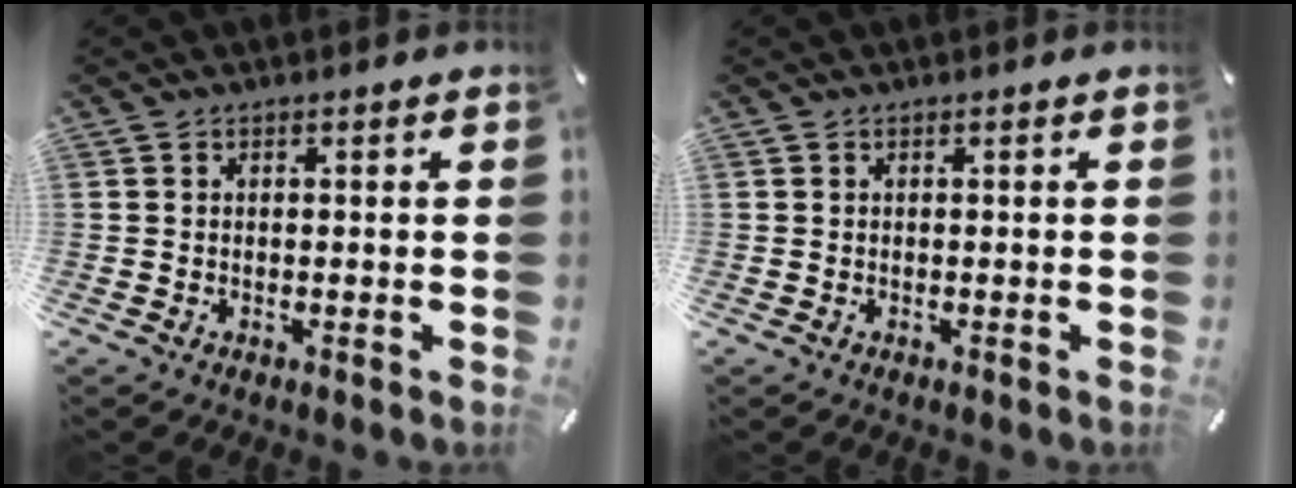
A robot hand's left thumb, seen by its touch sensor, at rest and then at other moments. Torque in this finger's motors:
{"motor_torque": [0.00, 0.00, -0.02, -0.01, 0.00]}